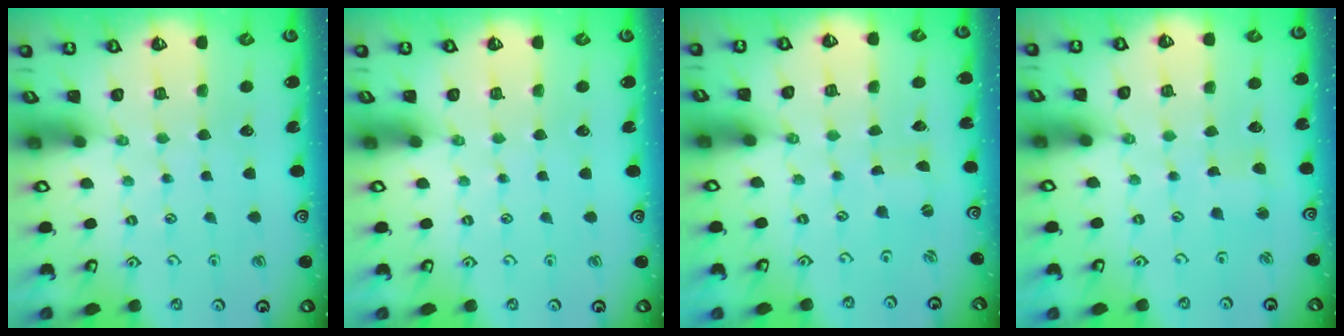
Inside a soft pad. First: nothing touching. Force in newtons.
{"total": 0.0}
{"total": 0.0}
{"total": 2.2, "press": 2.2, "slide": 0.3}